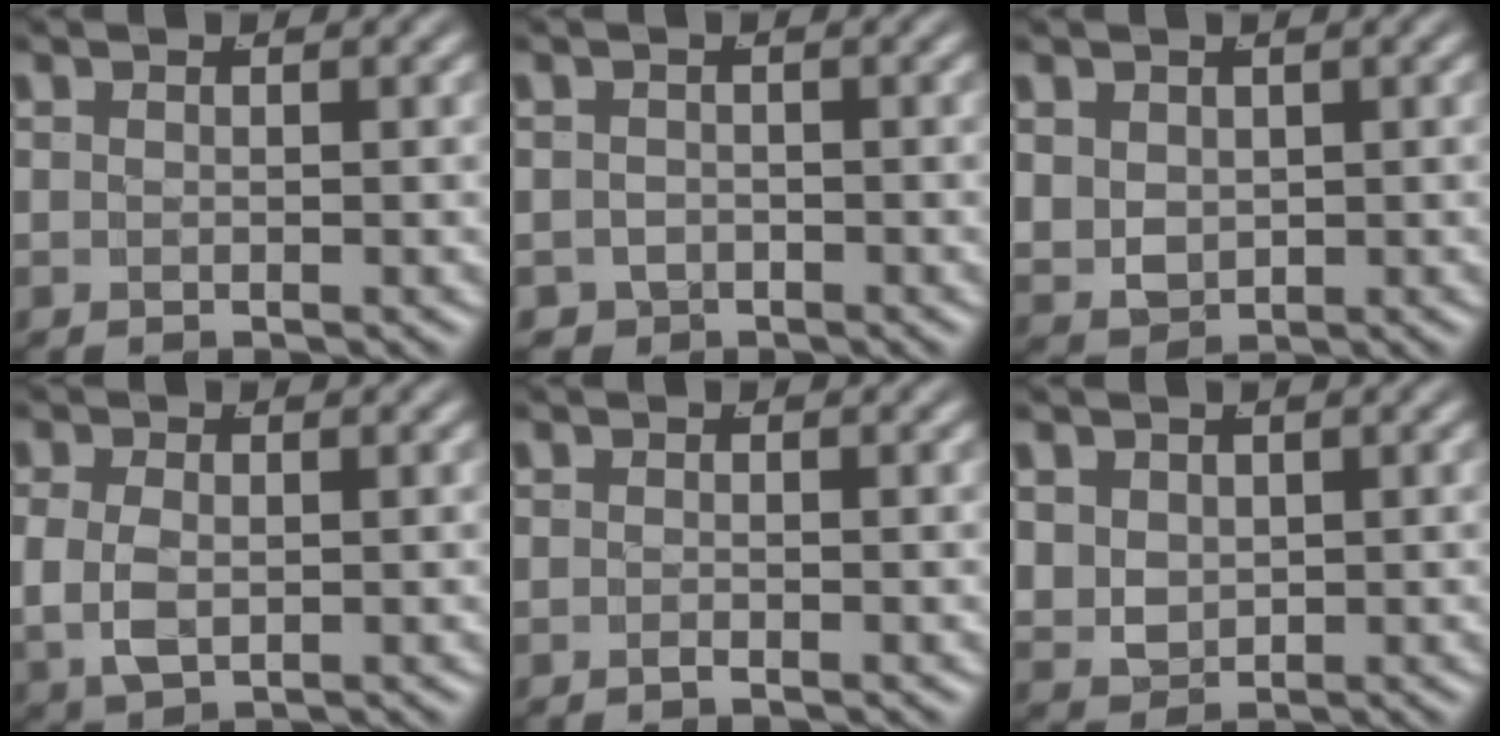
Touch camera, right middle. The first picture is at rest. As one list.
[{"total": 3.2, "force": [-2.0, 2.4, 0.3], "torque": [-0.014, -0.023, -0.028]}, {"total": 4.2, "force": [0.3, 3.6, 2.0], "torque": [-0.060, -0.028, 0.026]}, {"total": 3.3, "force": [0.0, 2.4, 2.3], "torque": [-0.063, -0.016, 0.013]}, {"total": 0.5, "force": [-0.5, -0.1, 0.2], "torque": [-0.004, 0.000, -0.009]}, {"total": 4.1, "force": [0.5, 3.6, 1.9], "torque": [-0.060, -0.027, 0.028]}]